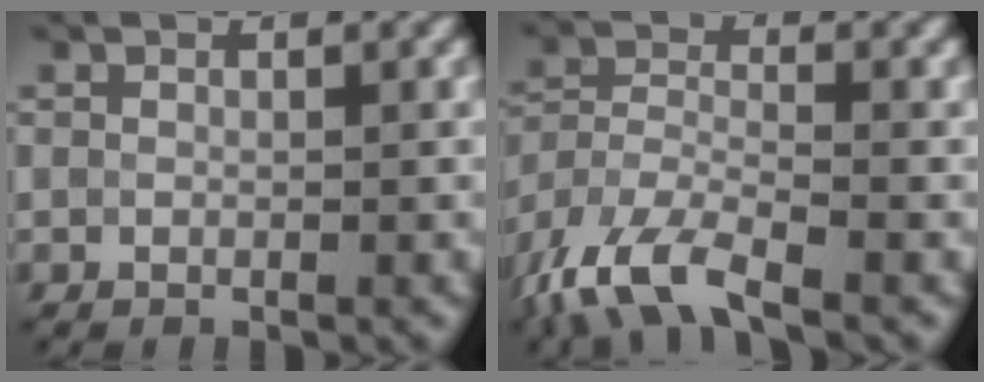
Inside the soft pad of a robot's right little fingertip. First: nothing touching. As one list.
[{"total": 8.7, "force": [-6.0, 3.1, 5.6], "torque": [-0.121, -0.016, -0.124]}]